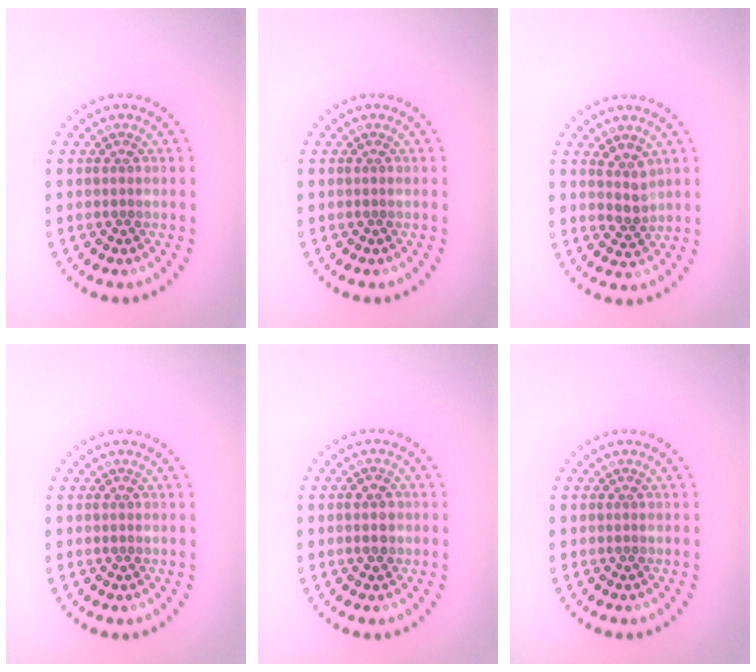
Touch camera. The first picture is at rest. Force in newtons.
{"total": 0.0}
{"total": 1.8, "press": 1.5, "slide": 1.1}
{"total": 0.0}
{"total": 1.3, "press": 1.3, "slide": 0.1}
{"total": 0.0}